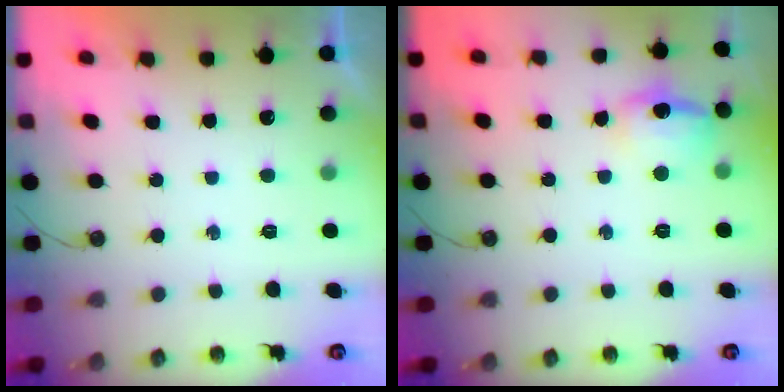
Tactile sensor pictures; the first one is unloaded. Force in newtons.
{"total": 11.7, "press": 11.7, "slide": 0.8}